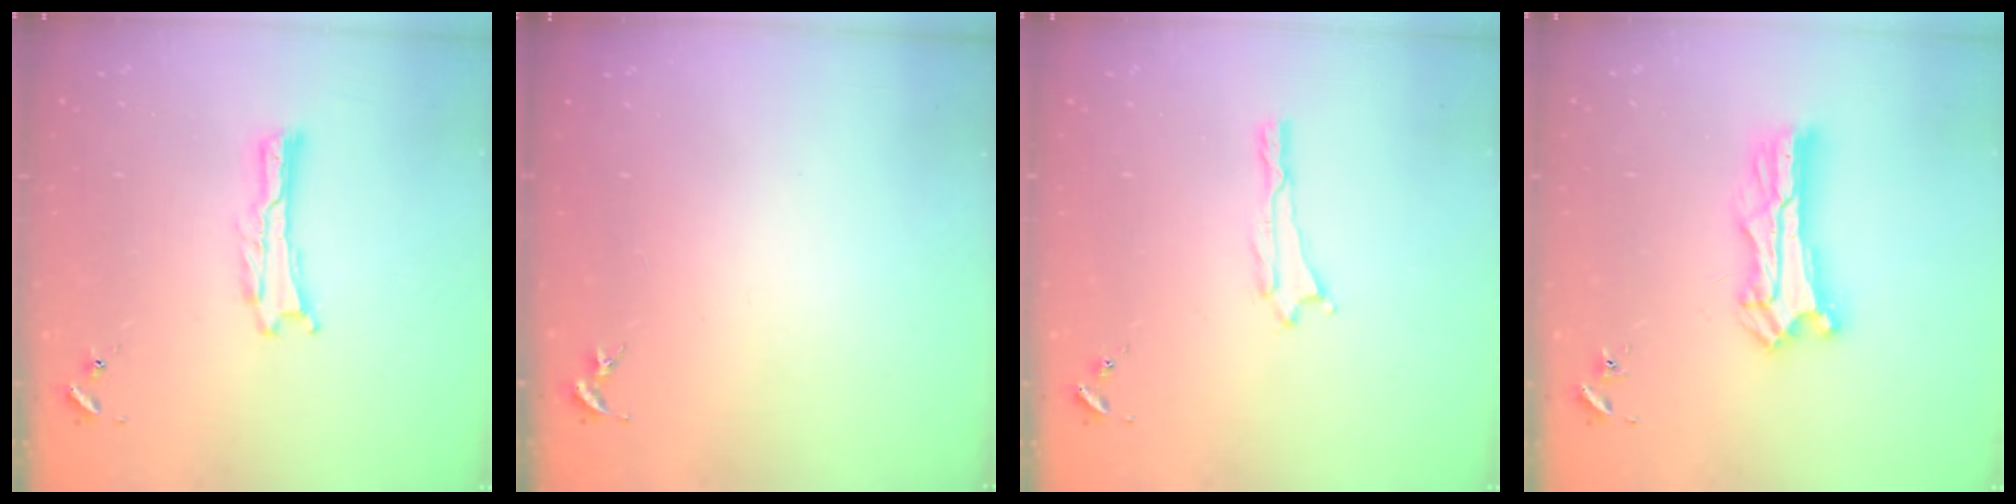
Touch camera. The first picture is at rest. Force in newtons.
{"total": 0.0}
{"total": 0.0}
{"total": 7.4, "press": 7.4, "slide": 0.7}